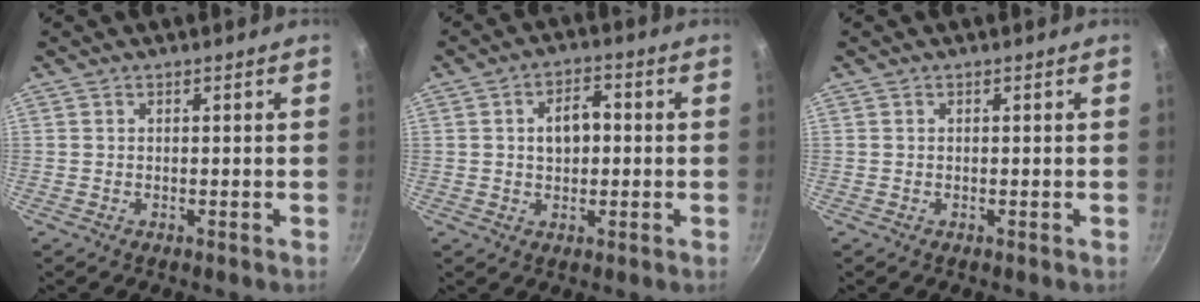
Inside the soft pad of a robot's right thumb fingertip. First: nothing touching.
{"total": 6.2, "force": [0.3, 4.1, 4.7], "torque": [-0.049, 0.016, 0.002]}
{"total": 0.0}